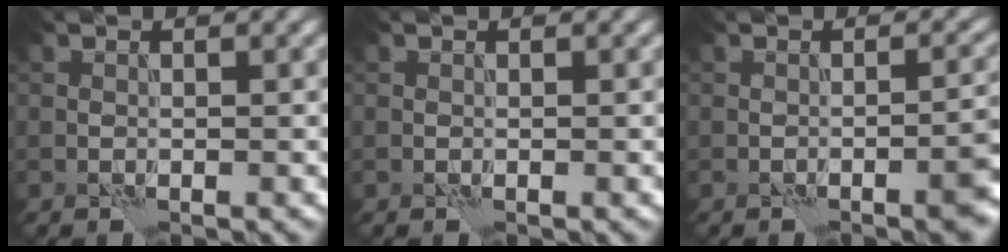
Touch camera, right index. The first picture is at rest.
{"total": 0.0}
{"total": 3.8, "force": [-1.9, 0.8, 3.2], "torque": [-0.040, 0.006, -0.027]}